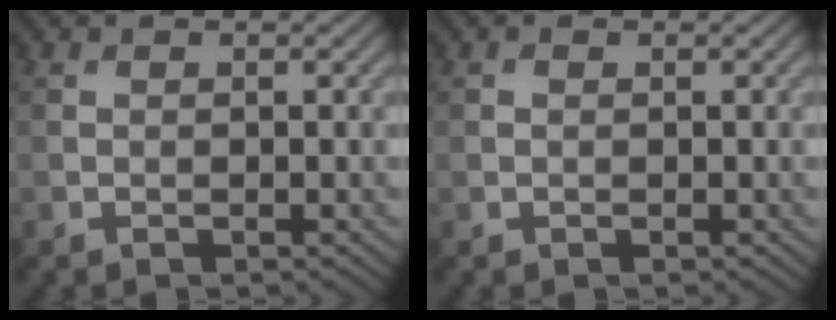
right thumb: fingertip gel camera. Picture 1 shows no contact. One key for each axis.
{"total": 0.0}